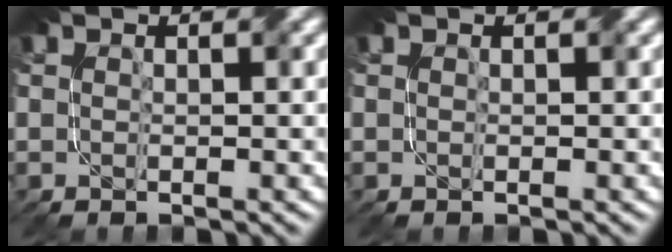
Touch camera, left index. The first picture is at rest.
{"total": 0.0}